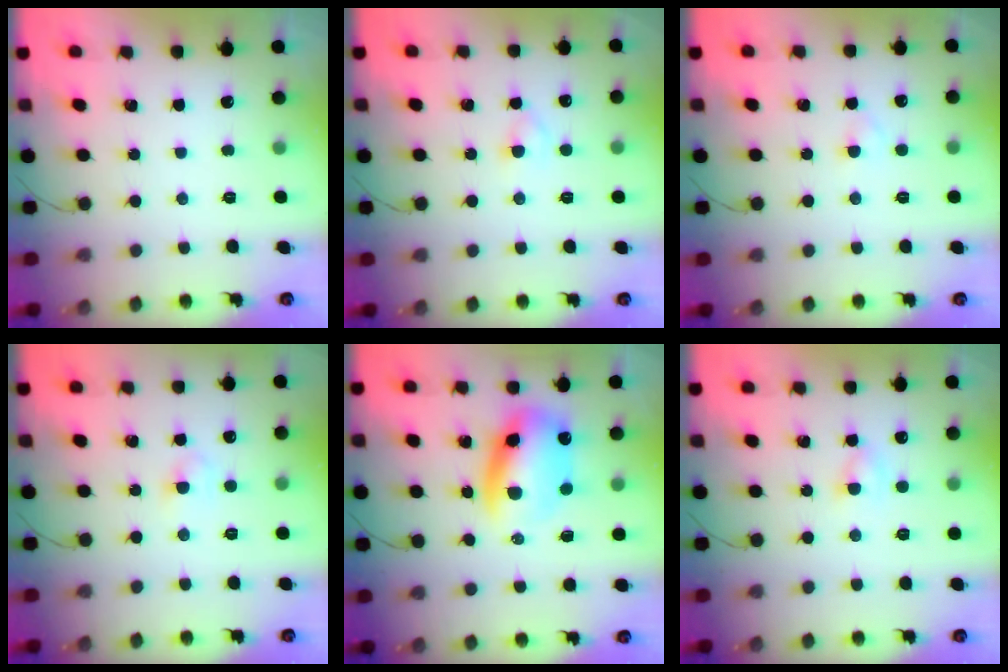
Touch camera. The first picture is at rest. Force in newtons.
{"total": 2.6, "press": 2.4, "slide": 1.0}
{"total": 1.8, "press": 1.6, "slide": 0.9}
{"total": 3.2, "press": 3.0, "slide": 1.0}
{"total": 11.7, "press": 11.2, "slide": 3.1}
{"total": 1.7, "press": 1.6, "slide": 0.5}